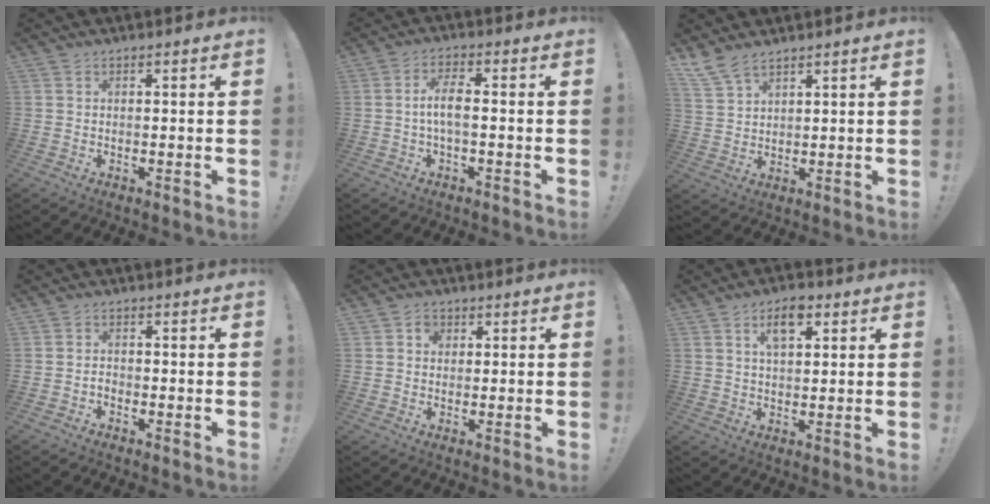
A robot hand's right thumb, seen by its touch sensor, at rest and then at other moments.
{"total": 6.3, "force": [-0.7, 2.0, 5.9], "torque": [-0.121, 0.000, -0.014]}
{"total": 6.6, "force": [5.3, 2.6, 2.8], "torque": [-0.062, -0.025, 0.106]}
{"total": 1.5, "force": [-1.1, 0.9, 0.6], "torque": [-0.008, 0.007, -0.020]}
{"total": 2.7, "force": [0.6, 2.4, 1.2], "torque": [-0.016, 0.002, 0.009]}
{"total": 7.0, "force": [3.2, 3.6, 5.0], "torque": [-0.077, -0.002, 0.054]}